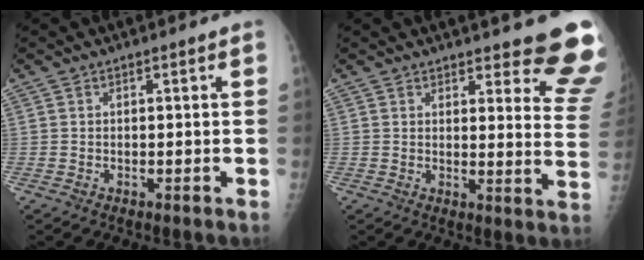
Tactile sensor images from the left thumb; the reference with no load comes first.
{"total": 13.3, "force": [11.6, 3.0, 5.6], "torque": [-0.018, -0.089, 0.109]}